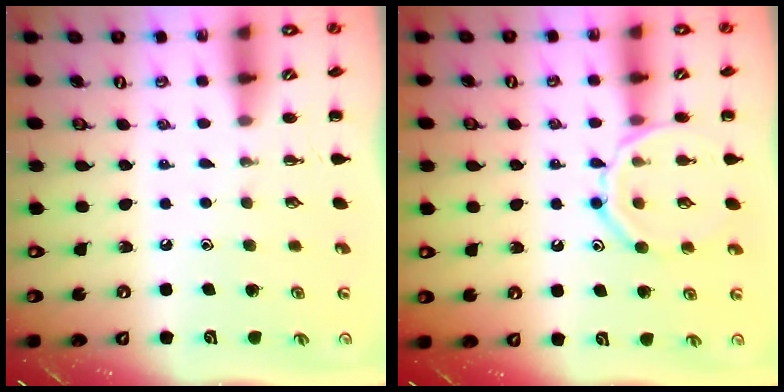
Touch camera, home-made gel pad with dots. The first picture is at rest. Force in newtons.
{"total": 13.5, "press": 13.4, "slide": 1.4}